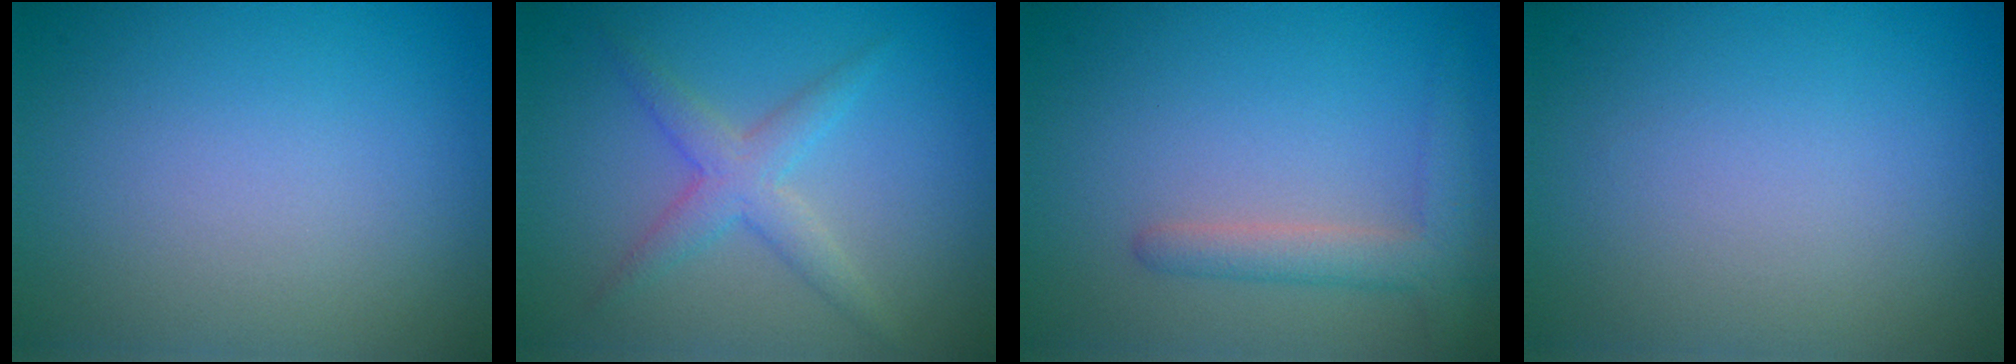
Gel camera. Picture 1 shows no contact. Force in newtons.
{"total": 2.9, "press": 2.9, "slide": 0.0}
{"total": 2.9, "press": 2.9, "slide": 0.2}
{"total": 0.0}